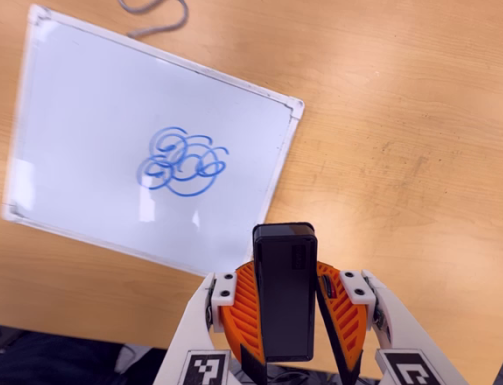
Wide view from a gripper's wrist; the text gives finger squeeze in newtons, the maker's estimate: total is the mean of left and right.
{"total": 6.7, "left": 6.7, "right": 6.7}